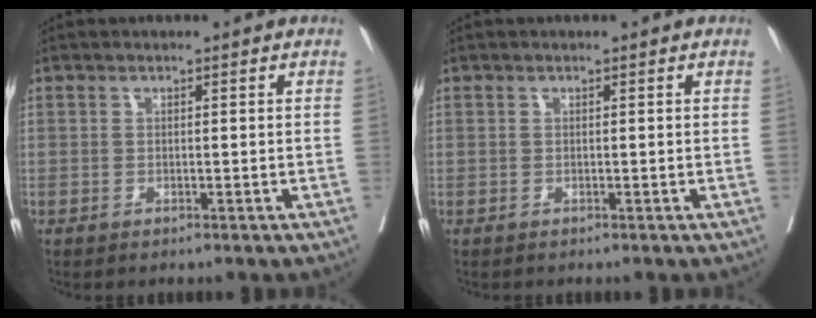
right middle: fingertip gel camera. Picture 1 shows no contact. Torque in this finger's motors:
{"motor_torque": [-0.89, 0.18, -0.21, -0.10]}